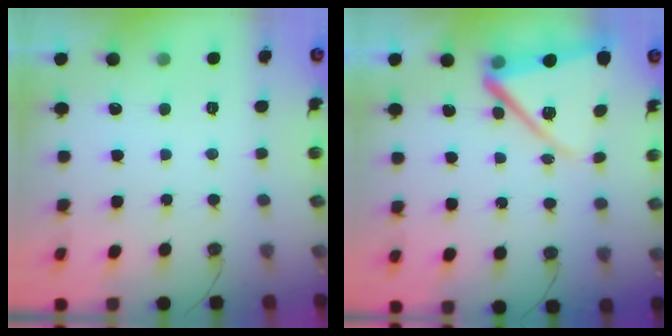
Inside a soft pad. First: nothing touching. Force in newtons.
{"total": 13.0, "press": 12.9, "slide": 1.4}